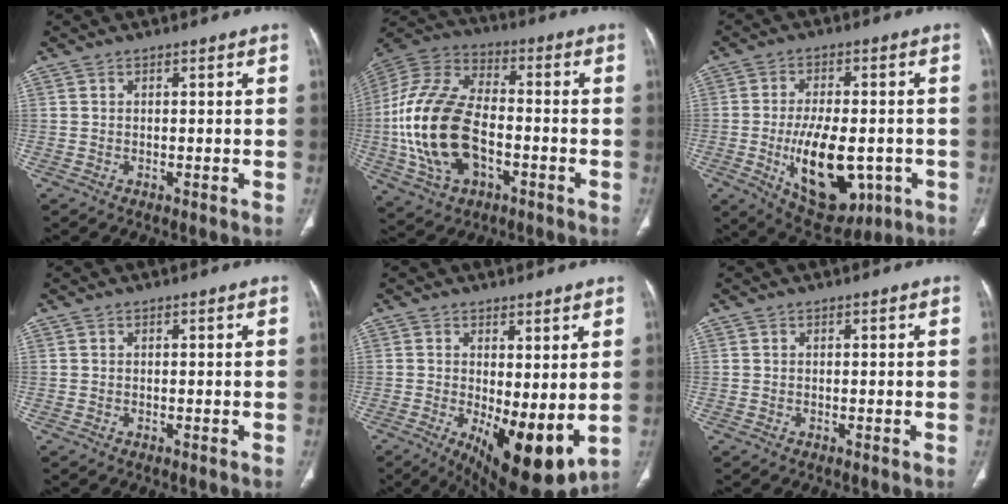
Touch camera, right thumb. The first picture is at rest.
{"total": 21.8, "force": [-4.2, 13.0, 17.0], "torque": [-0.348, 0.019, -0.075]}
{"total": 16.6, "force": [-4.1, 8.6, 13.6], "torque": [-0.197, 0.001, -0.045]}
{"total": 0.0}
{"total": 12.7, "force": [-1.4, 4.9, 11.6], "torque": [-0.167, -0.030, -0.004]}
{"total": 0.0}